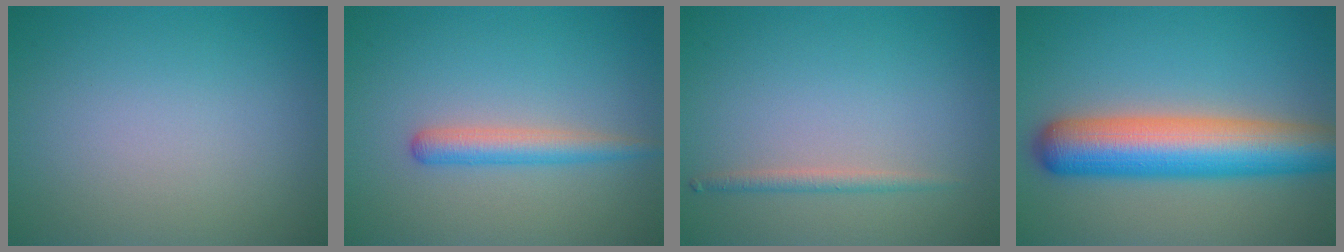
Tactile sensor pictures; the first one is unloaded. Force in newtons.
{"total": 2.5, "press": 2.5, "slide": 0.1}
{"total": 1.2, "press": 1.2, "slide": 0.0}
{"total": 9.3, "press": 9.3, "slide": 0.3}